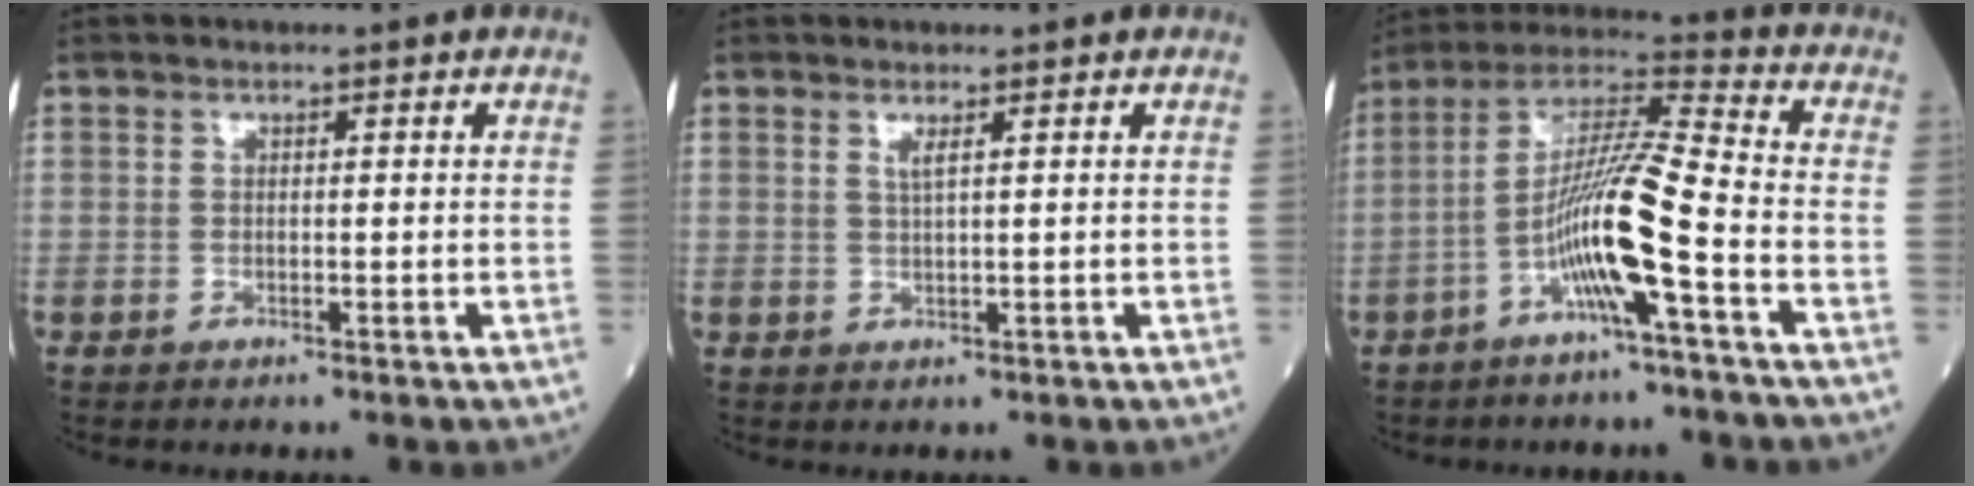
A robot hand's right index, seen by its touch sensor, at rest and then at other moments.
{"total": 1.3, "force": [0.7, -0.1, 1.1], "torque": [-0.027, -0.004, 0.014]}
{"total": 12.1, "force": [-4.4, -0.4, 11.3], "torque": [-0.221, 0.013, -0.088]}